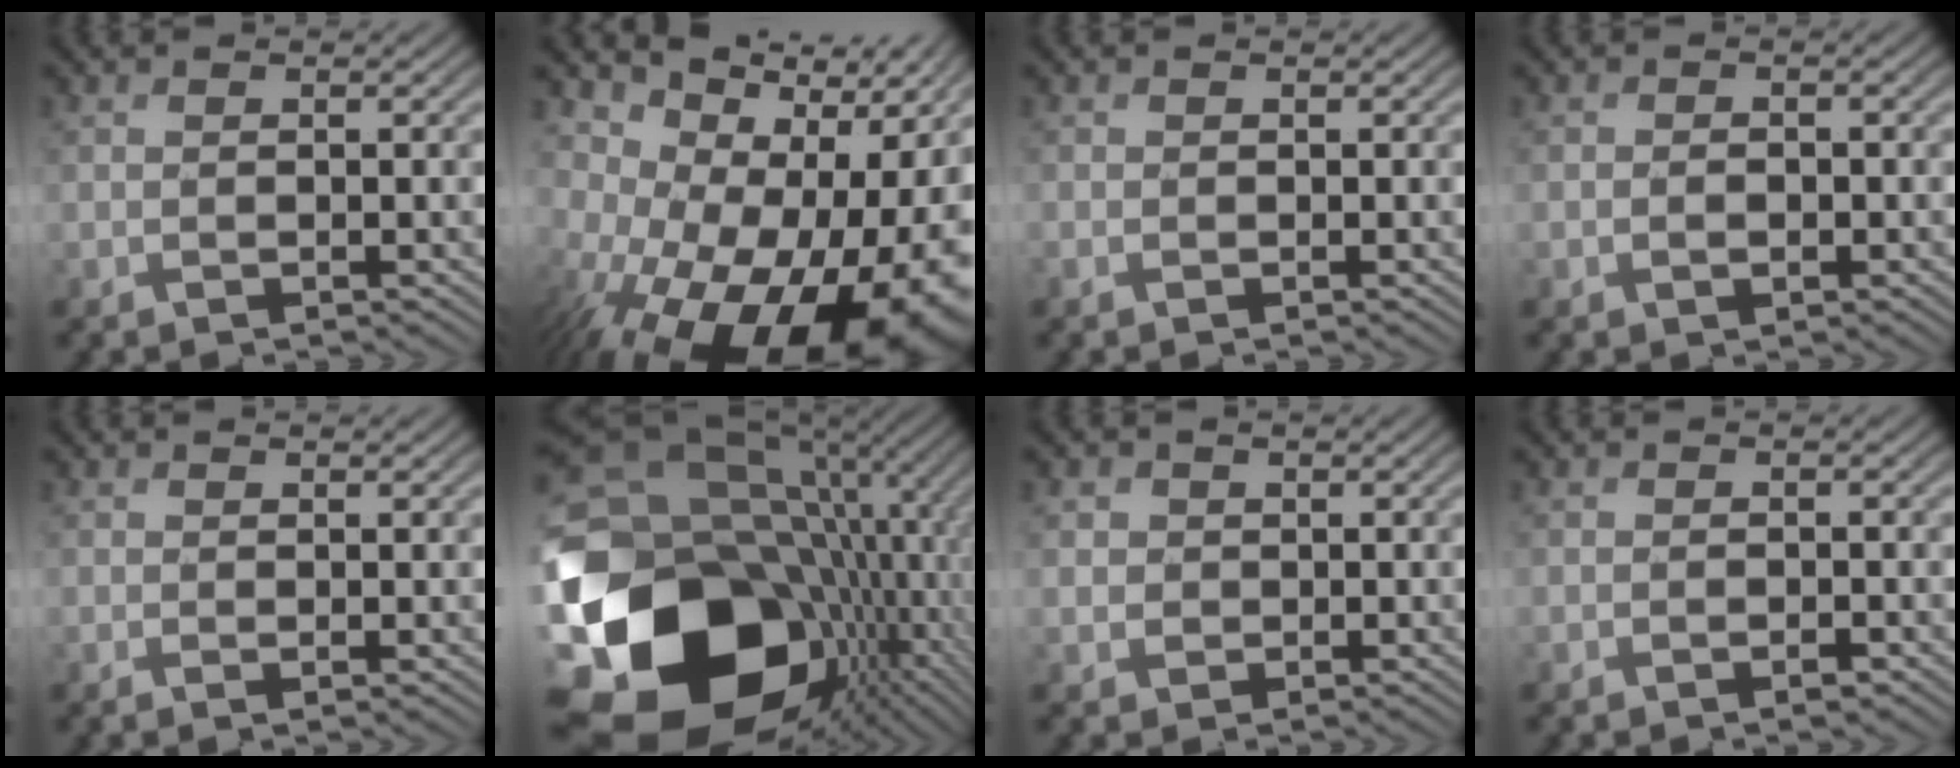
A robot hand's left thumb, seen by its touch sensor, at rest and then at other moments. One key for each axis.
{"total": 19.6, "fx": -7.4, "fy": 11.3, "fz": 14.3, "tx": -0.207, "ty": -0.038, "tz": -0.086}
{"total": 0.6, "fx": -0.2, "fy": 0.5, "fz": 0.2, "tx": -0.008, "ty": -0.003, "tz": -0.006}
{"total": 1.2, "fx": -0.3, "fy": 0.8, "fz": 0.9, "tx": -0.016, "ty": 0.000, "tz": -0.005}
{"total": 0.7, "fx": 0.5, "fy": 0.0, "fz": 0.5, "tx": -0.010, "ty": -0.001, "tz": 0.009}
{"total": 21.3, "fx": -3.0, "fy": 16.2, "fz": 13.5, "tx": -0.295, "ty": -0.034, "tz": -0.020}
{"total": 2.1, "fx": 0.5, "fy": 1.9, "fz": 0.4, "tx": -0.016, "ty": -0.004, "tz": 0.010}
{"total": 0.7, "fx": -0.3, "fy": 0.3, "fz": 0.5, "tx": -0.006, "ty": -0.001, "tz": -0.003}